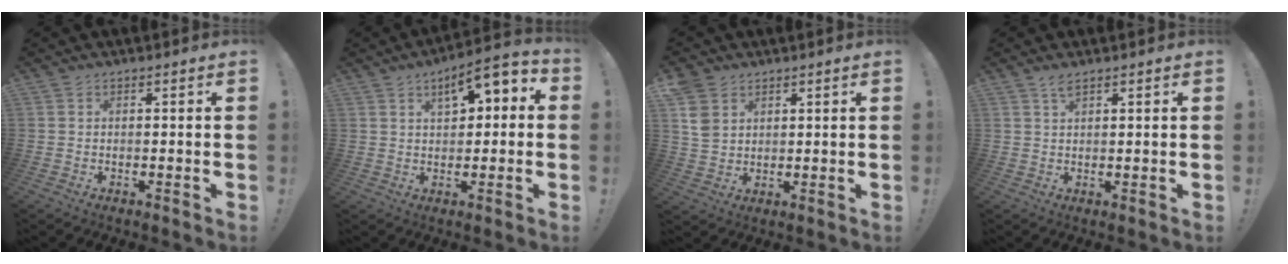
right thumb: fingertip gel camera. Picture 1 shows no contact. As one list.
[{"total": 8.1, "force": [3.2, 4.0, 6.2], "torque": [-0.076, -0.019, 0.051]}, {"total": 7.3, "force": [3.5, 5.7, 2.8], "torque": [-0.049, -0.011, 0.072]}, {"total": 2.4, "force": [1.8, 0.6, 1.4], "torque": [-0.014, -0.009, 0.029]}]